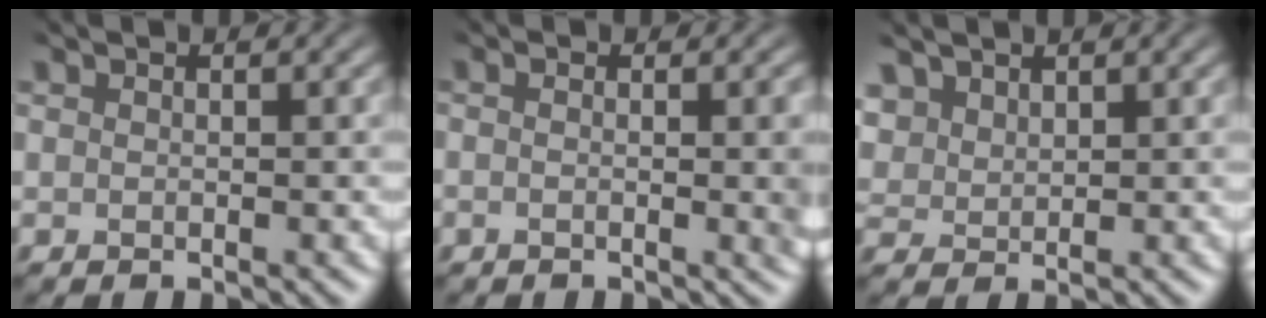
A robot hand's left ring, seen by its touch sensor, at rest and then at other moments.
{"total": 2.3, "force": [-0.4, 0.4, 2.2], "torque": [-0.029, -0.001, -0.006]}
{"total": 2.3, "force": [1.7, 1.2, 0.9], "torque": [-0.032, 0.001, 0.045]}